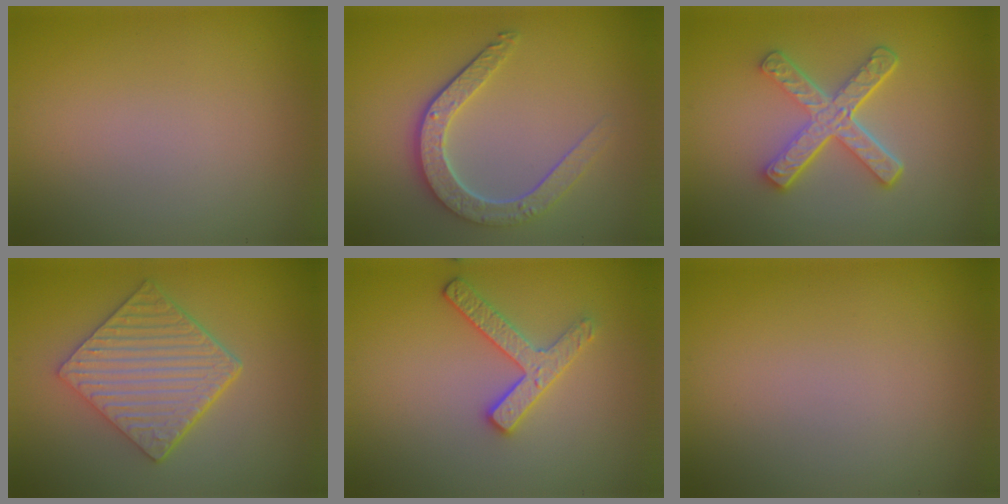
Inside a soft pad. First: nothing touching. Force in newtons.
{"total": 4.5, "press": 3.6, "slide": 2.7}
{"total": 5.2, "press": 3.7, "slide": 3.6}
{"total": 6.1, "press": 4.6, "slide": 4.0}
{"total": 2.6, "press": 2.6, "slide": 0.4}
{"total": 0.0}